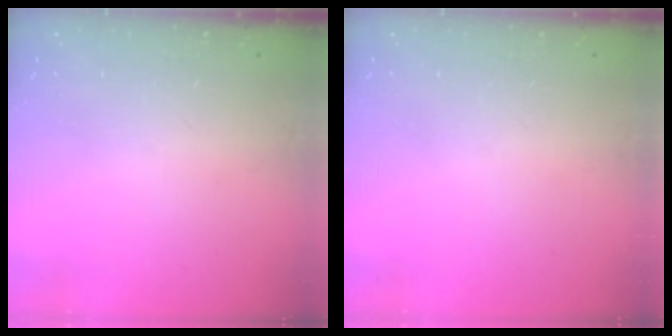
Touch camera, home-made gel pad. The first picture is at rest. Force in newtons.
{"total": 0.0}